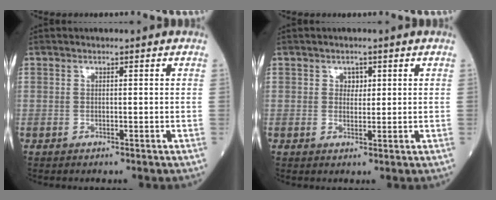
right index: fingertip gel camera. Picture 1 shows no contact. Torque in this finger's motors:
{"motor_torque": [-0.03, -0.02, -0.03, 0.00]}